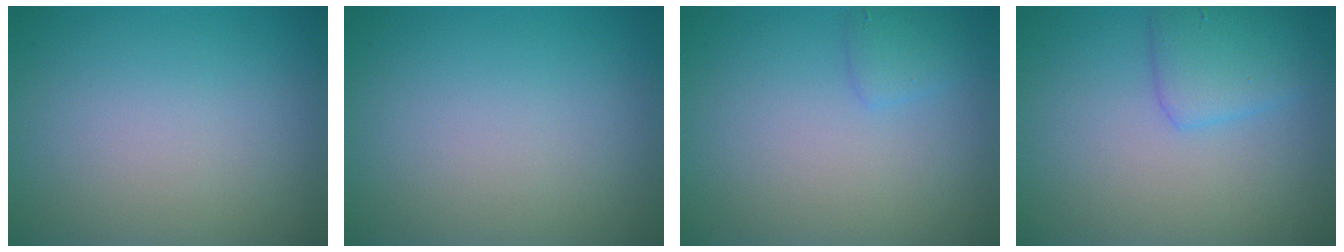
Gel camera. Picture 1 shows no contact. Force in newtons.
{"total": 0.0}
{"total": 1.2, "press": 1.2, "slide": 0.1}
{"total": 2.8, "press": 2.8, "slide": 0.1}